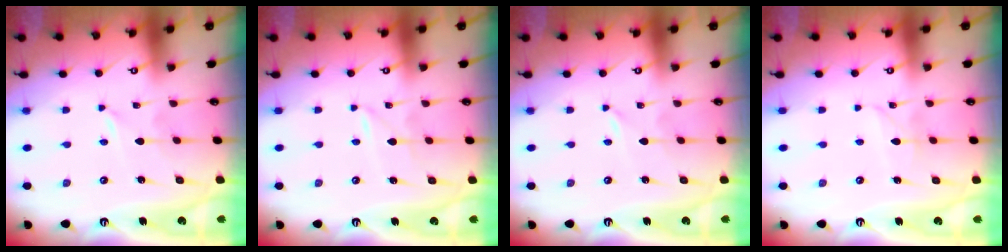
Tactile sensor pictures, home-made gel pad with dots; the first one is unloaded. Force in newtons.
{"total": 1.6, "press": 1.6, "slide": 0.2}
{"total": 0.0}
{"total": 2.6, "press": 2.6, "slide": 0.3}